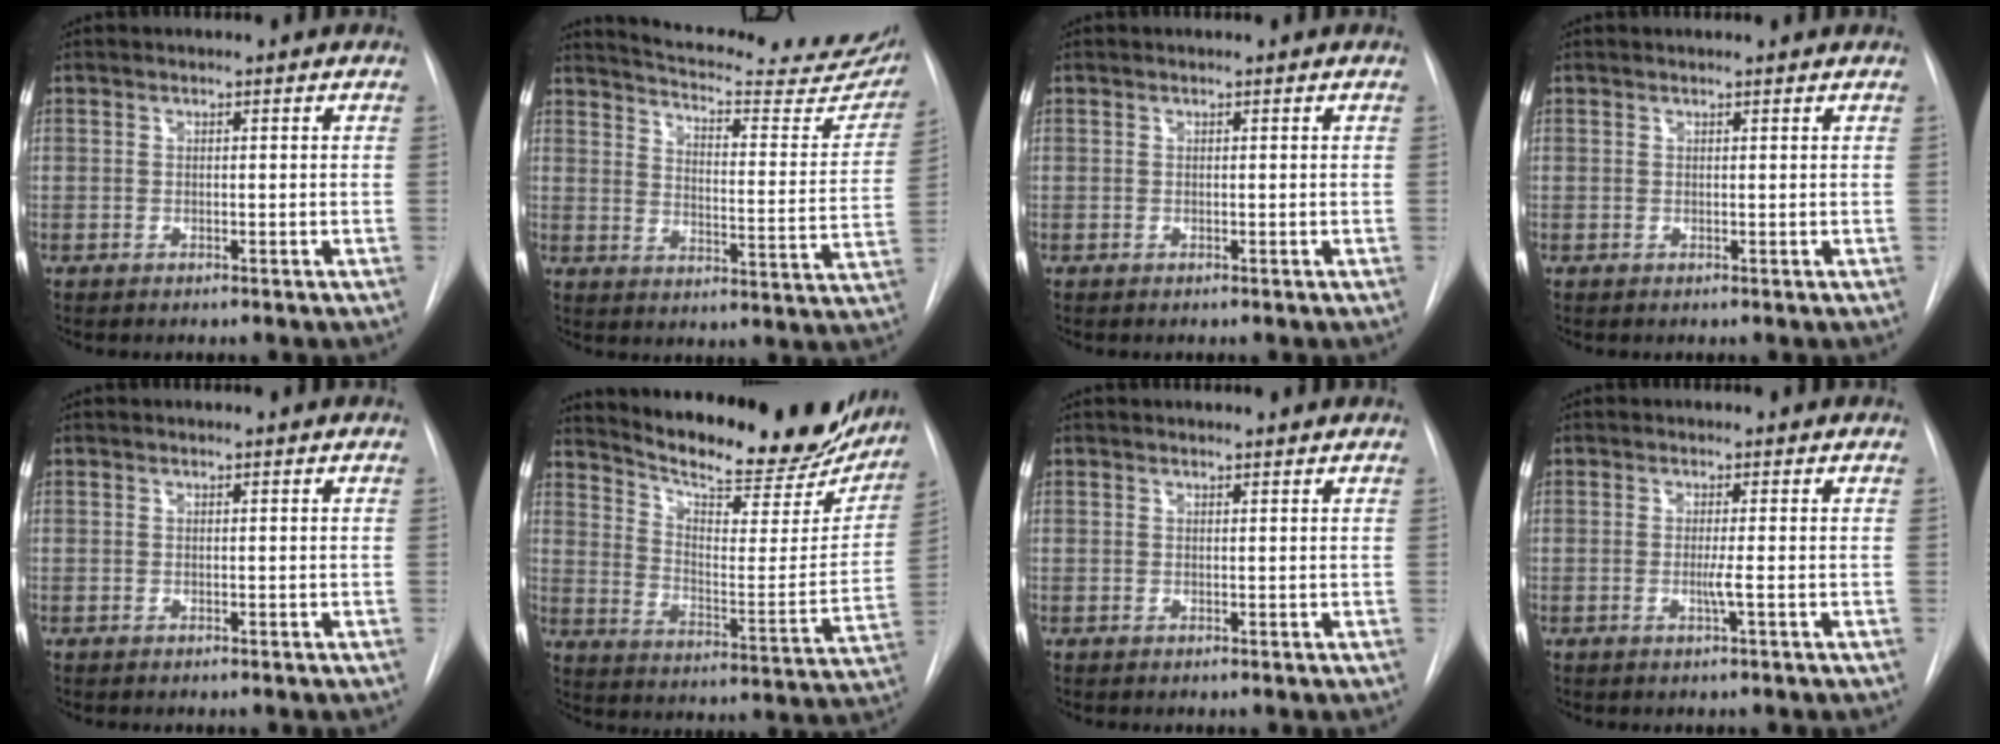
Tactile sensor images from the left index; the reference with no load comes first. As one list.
[{"total": 24.8, "force": [22.2, 5.2, 9.7], "torque": [-0.135, -0.063, 0.265]}, {"total": 0.0}, {"total": 1.5, "force": [1.5, -0.1, 0.2], "torque": [-0.007, 0.008, 0.019]}, {"total": 0.0}, {"total": 25.8, "force": [22.7, 6.2, 10.4], "torque": [-0.159, -0.049, 0.300]}, {"total": 2.2, "force": [2.2, 0.2, 0.3], "torque": [-0.007, 0.014, 0.027]}, {"total": 1.6, "force": [-0.4, -0.5, 1.4], "torque": [-0.029, -0.003, -0.009]}]